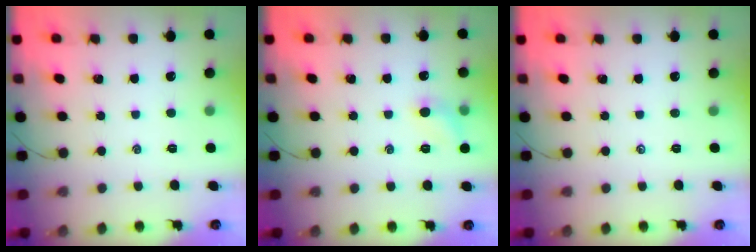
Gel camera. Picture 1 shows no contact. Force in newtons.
{"total": 6.3, "press": 6.1, "slide": 1.6}
{"total": 0.0}